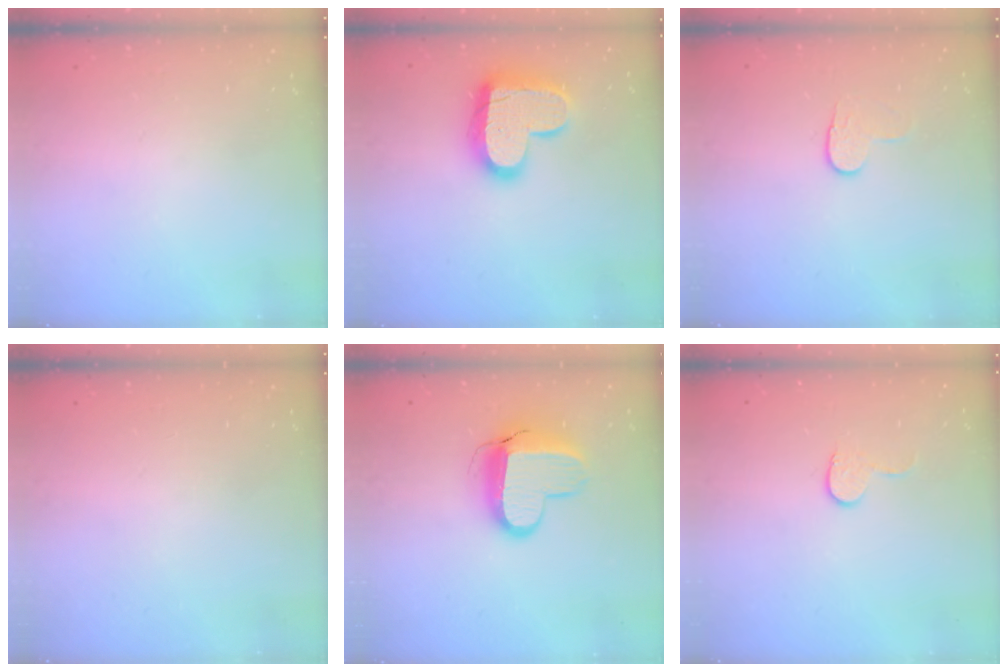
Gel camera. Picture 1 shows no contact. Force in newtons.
{"total": 17.2, "press": 17.1, "slide": 1.1}
{"total": 5.3, "press": 5.3, "slide": 0.5}
{"total": 0.0}
{"total": 12.8, "press": 12.8, "slide": 1.0}
{"total": 4.4, "press": 4.4, "slide": 0.4}